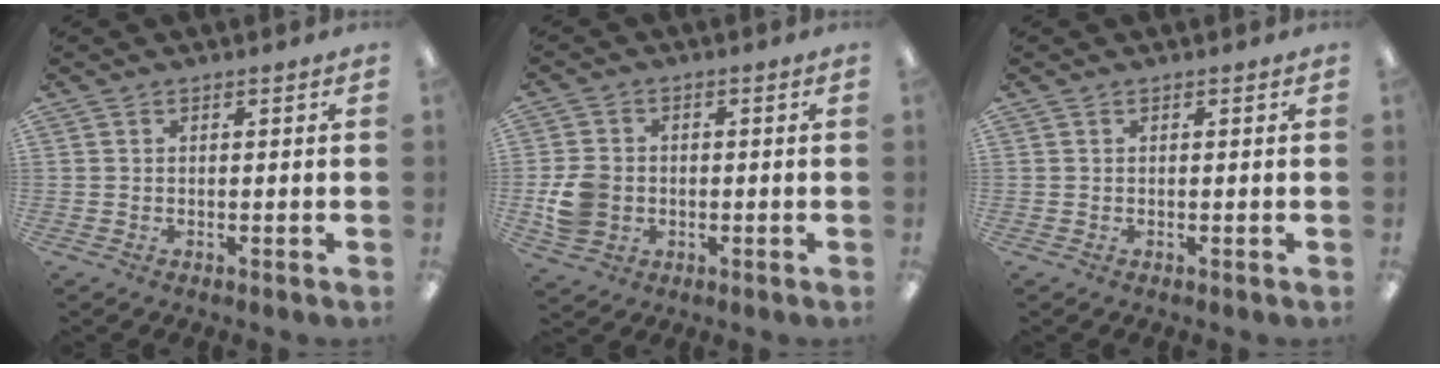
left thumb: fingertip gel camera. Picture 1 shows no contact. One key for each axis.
{"total": 7.9, "fx": -1.1, "fy": 6.6, "fz": 4.1, "tx": -0.089, "ty": 0.013, "tz": -0.017}
{"total": 0.0}